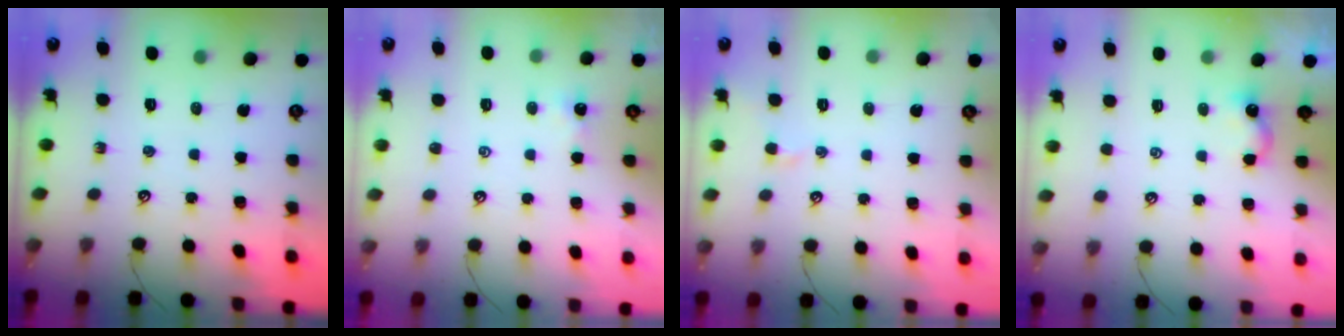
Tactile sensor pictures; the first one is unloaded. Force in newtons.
{"total": 0.6, "press": 0.5, "slide": 0.3}
{"total": 1.4, "press": 1.3, "slide": 0.4}
{"total": 2.6, "press": 2.6, "slide": 0.2}